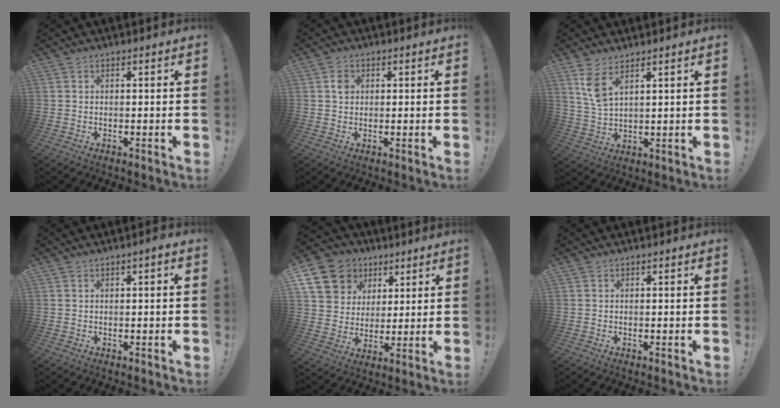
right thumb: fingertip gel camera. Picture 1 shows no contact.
{"total": 2.4, "force": [0.5, 2.1, 1.1], "torque": [-0.003, -0.004, 0.005]}
{"total": 6.3, "force": [4.0, 2.0, 4.4], "torque": [-0.084, -0.021, 0.075]}
{"total": 1.5, "force": [0.1, -0.1, 1.5], "torque": [-0.017, -0.001, -0.001]}
{"total": 13.8, "force": [6.7, 11.2, 4.3], "torque": [-0.069, -0.036, 0.144]}
{"total": 0.0}